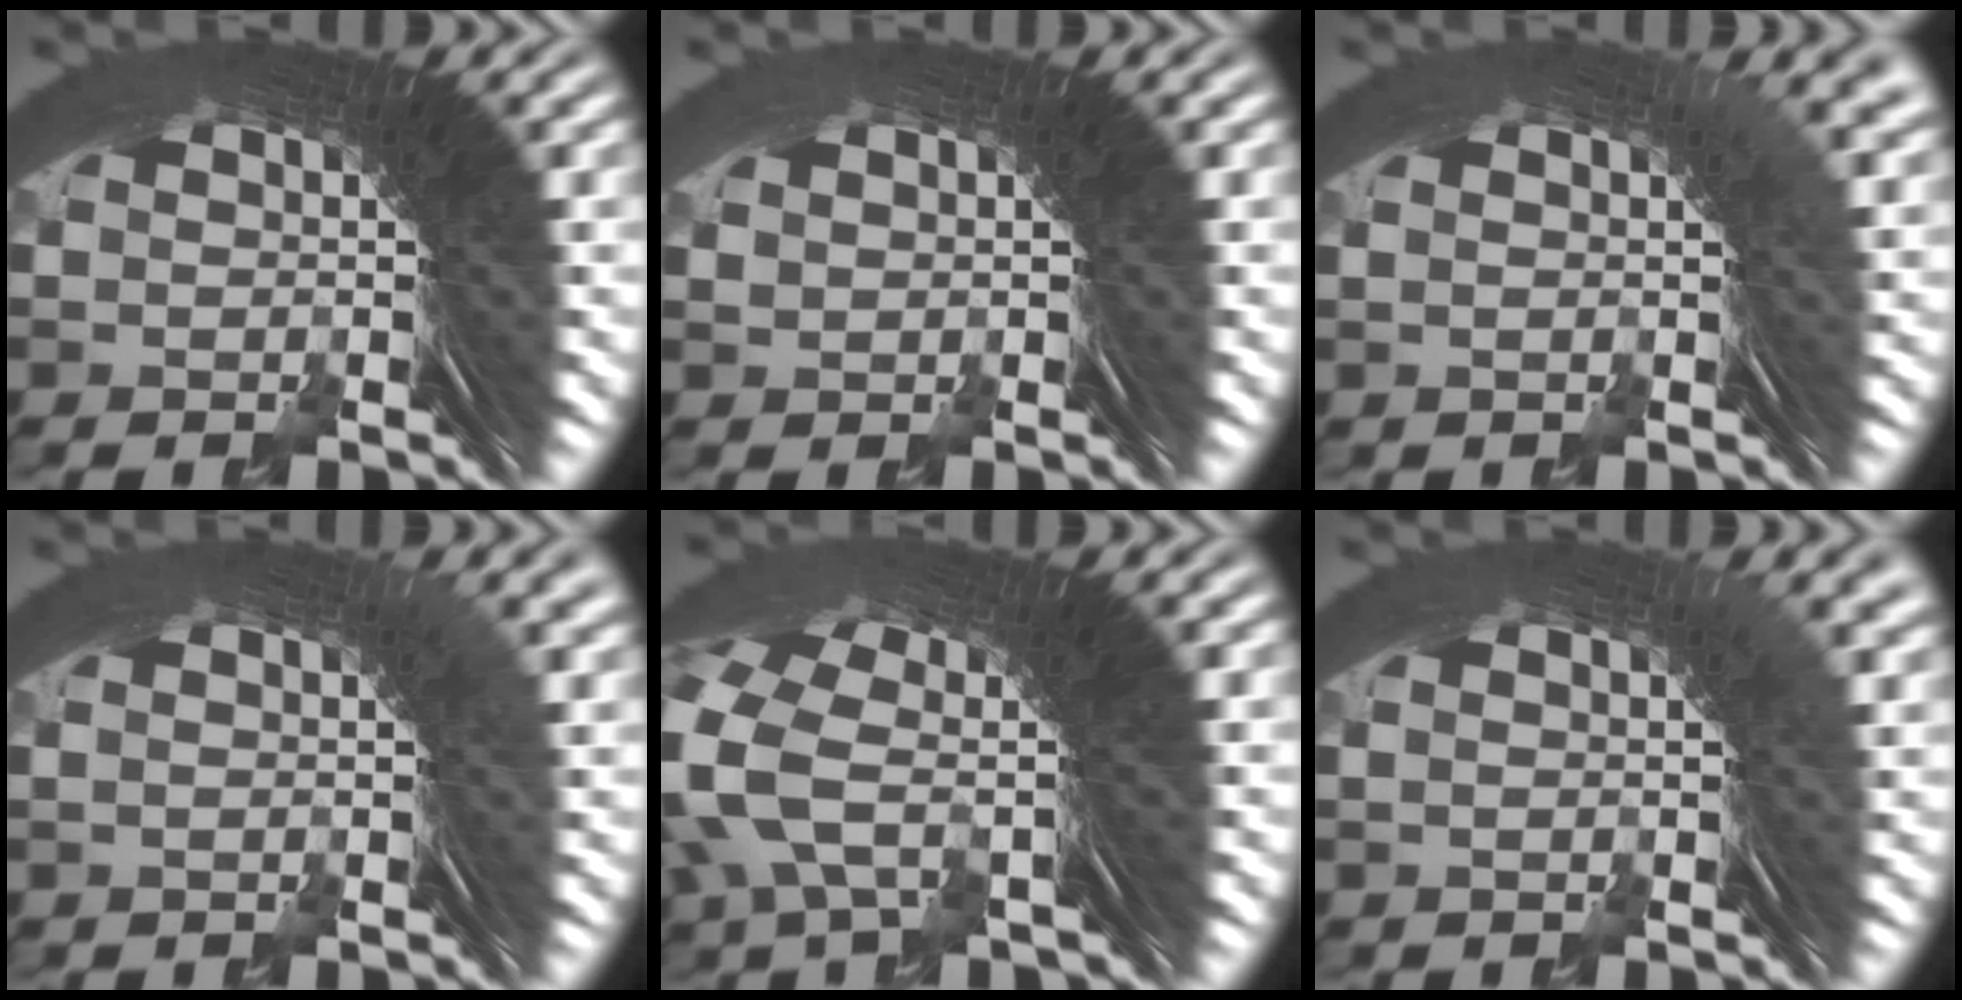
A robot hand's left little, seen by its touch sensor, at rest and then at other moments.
{"total": 0.9, "force": [0.5, -0.5, -0.6], "torque": [0.023, 0.003, 0.019]}
{"total": 3.8, "force": [1.3, 1.3, 3.3], "torque": [-0.008, 0.025, 0.005]}
{"total": 2.3, "force": [0.9, 0.5, 2.1], "torque": [0.001, 0.022, 0.004]}
{"total": 7.3, "force": [1.5, 4.0, 6.0], "torque": [-0.133, -0.008, 0.021]}
{"total": 2.8, "force": [1.1, 0.8, 2.5], "torque": [-0.001, 0.024, 0.004]}